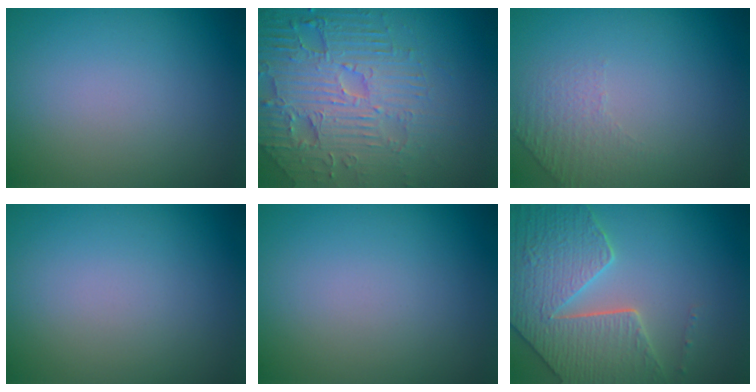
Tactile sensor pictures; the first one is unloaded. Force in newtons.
{"total": 7.1, "press": 5.4, "slide": 4.6}
{"total": 1.3, "press": 0.8, "slide": 1.1}
{"total": 0.0}
{"total": 0.0}
{"total": 6.6, "press": 5.7, "slide": 3.4}